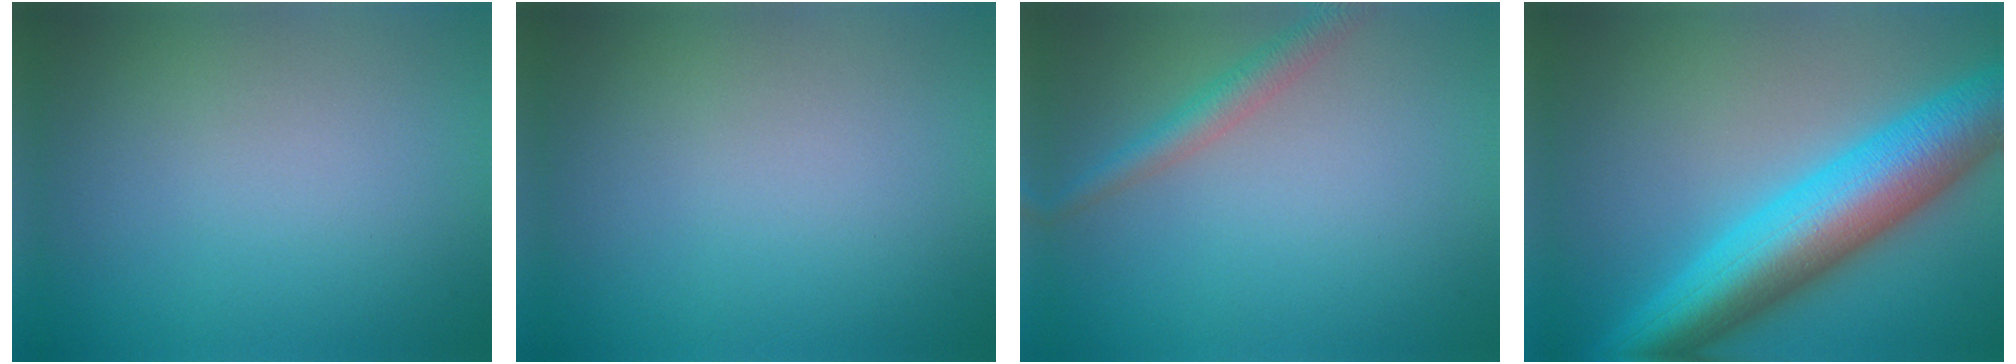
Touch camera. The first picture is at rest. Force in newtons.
{"total": 0.0}
{"total": 2.5, "press": 2.5, "slide": 0.0}
{"total": 11.1, "press": 11.1, "slide": 0.1}